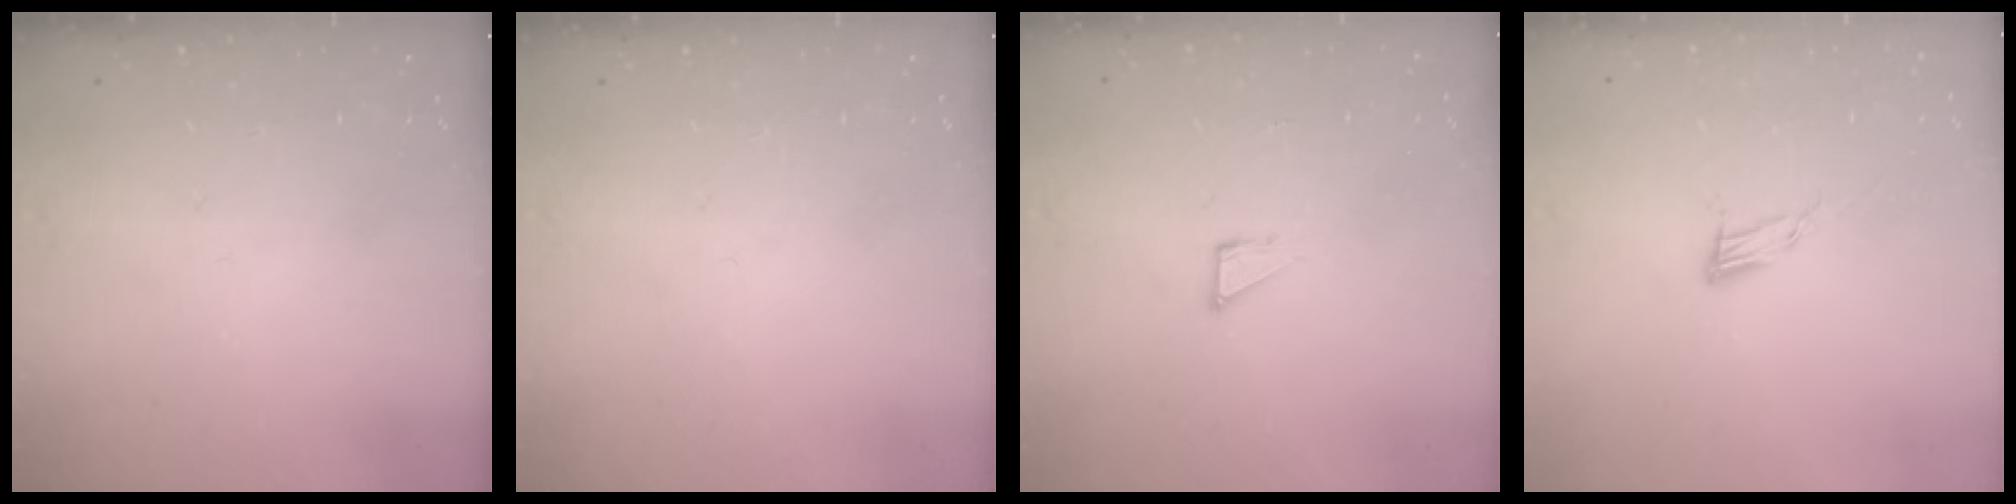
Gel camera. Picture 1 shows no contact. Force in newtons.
{"total": 0.0}
{"total": 2.7, "press": 2.7, "slide": 0.2}
{"total": 6.9, "press": 6.8, "slide": 1.2}